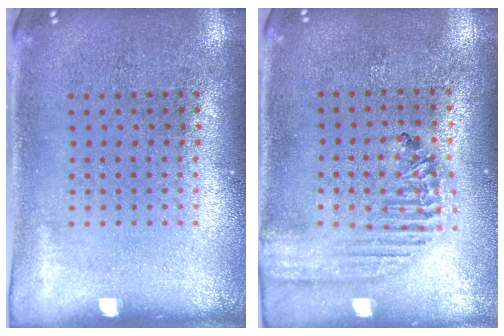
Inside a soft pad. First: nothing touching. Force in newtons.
{"total": 1.8, "press": 1.7, "slide": 0.7}